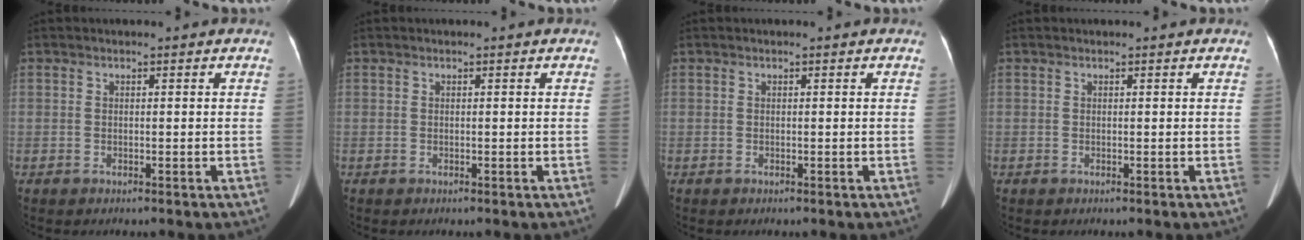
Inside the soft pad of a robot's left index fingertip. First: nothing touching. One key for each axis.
{"total": 0.0}
{"total": 0.0}
{"total": 0.0}